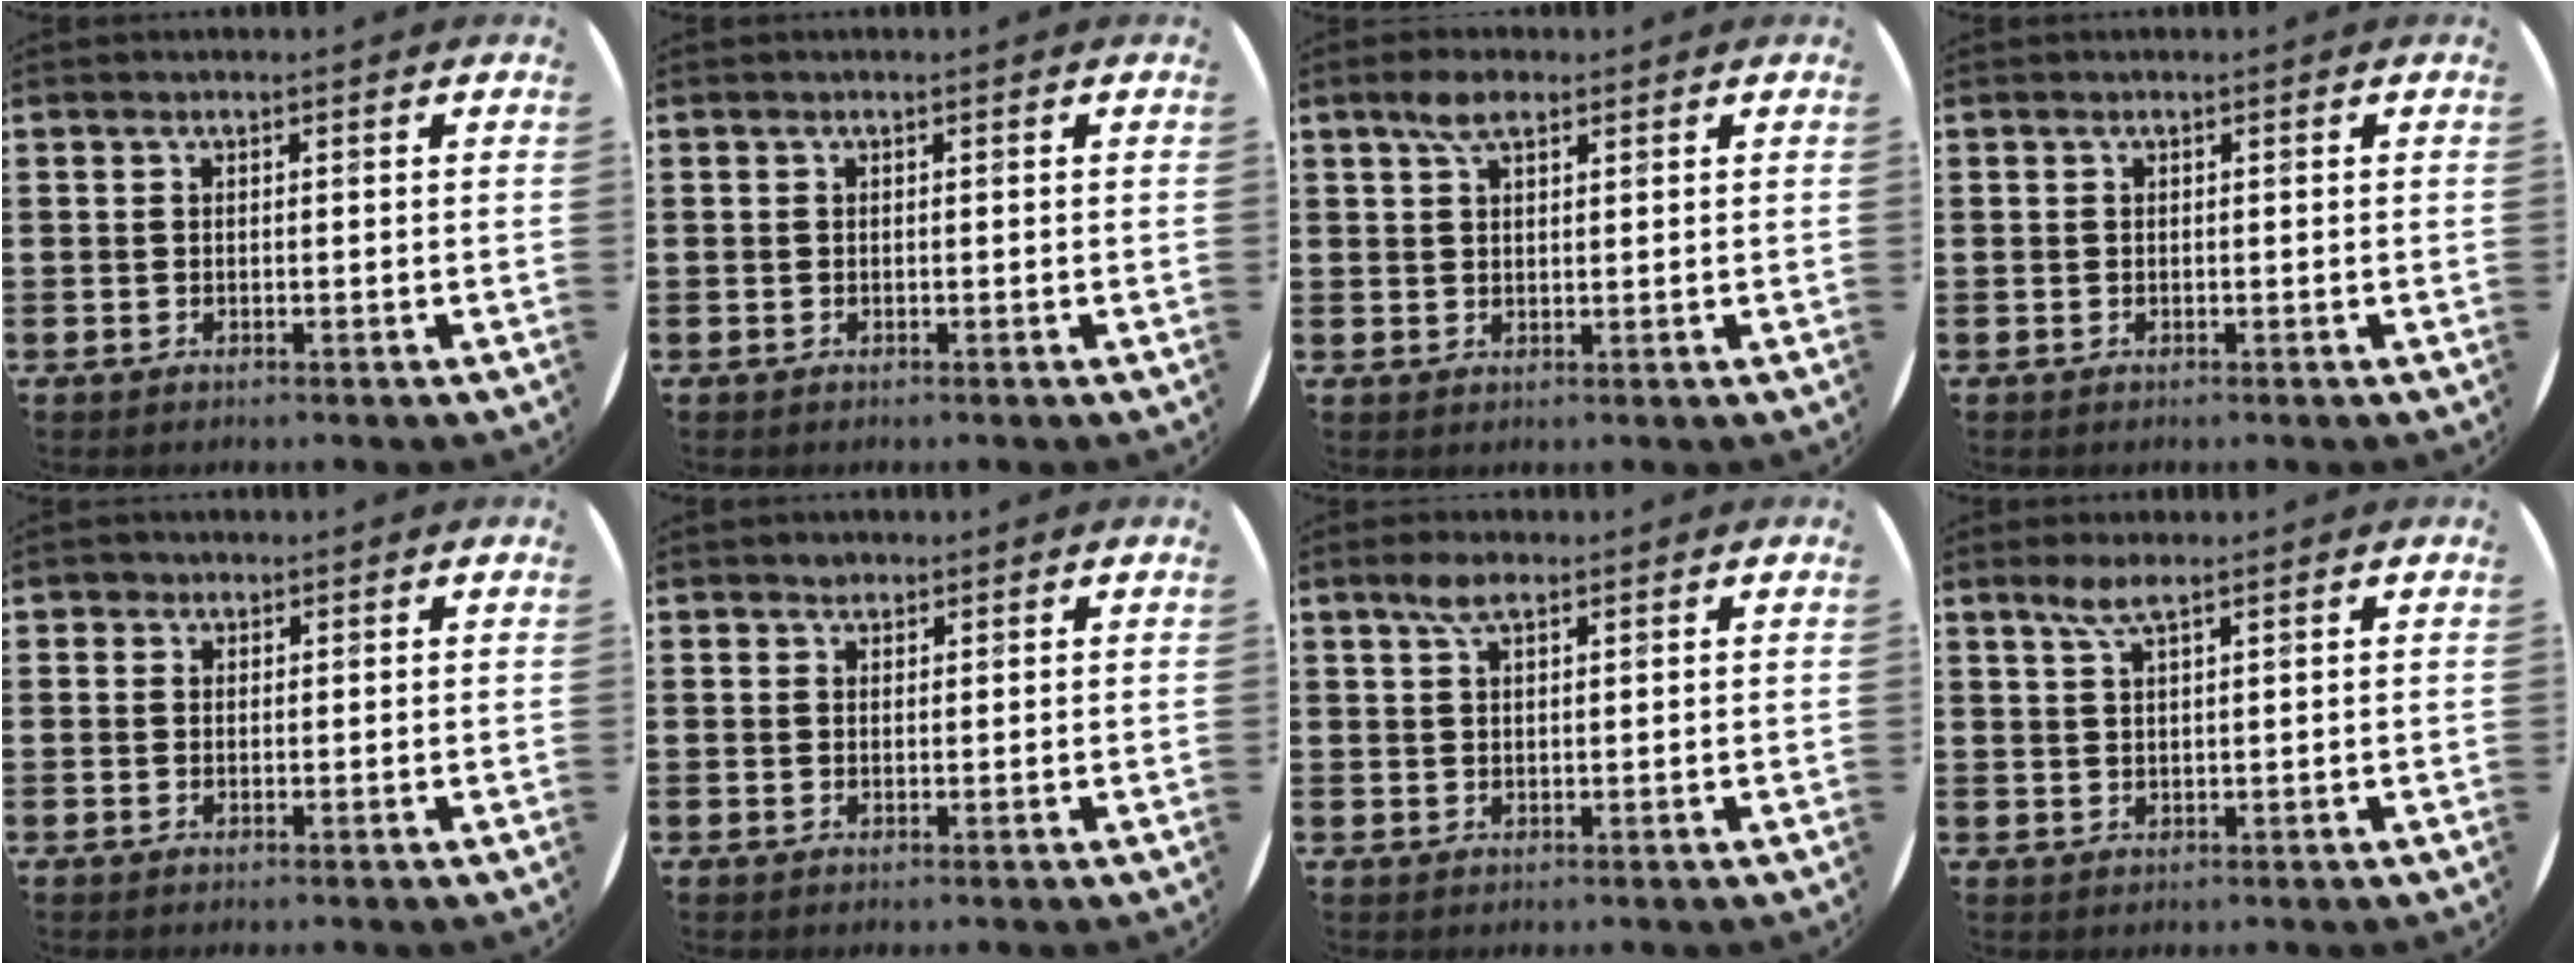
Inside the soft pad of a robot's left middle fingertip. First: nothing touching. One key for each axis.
{"total": 0.0}
{"total": 4.0, "fx": 2.5, "fy": 1.5, "fz": 2.8, "tx": -0.052, "ty": 0.004, "tz": 0.041}
{"total": 0.0}
{"total": 0.9, "fx": 0.6, "fy": 0.7, "fz": 0.0, "tx": 0.006, "ty": 0.001, "tz": 0.011}
{"total": 1.0, "fx": 0.9, "fy": 0.5, "fz": 0.1, "tx": 0.005, "ty": -0.001, "tz": 0.016}
{"total": 3.3, "fx": 2.1, "fy": 1.1, "fz": 2.2, "tx": -0.040, "ty": 0.004, "tz": 0.034}
{"total": 3.1, "fx": 2.1, "fy": 0.3, "fz": 2.2, "tx": -0.048, "ty": 0.005, "tz": 0.037}